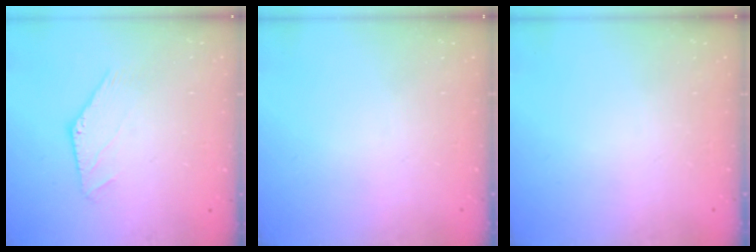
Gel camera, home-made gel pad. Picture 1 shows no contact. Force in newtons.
{"total": 0.0}
{"total": 0.0}